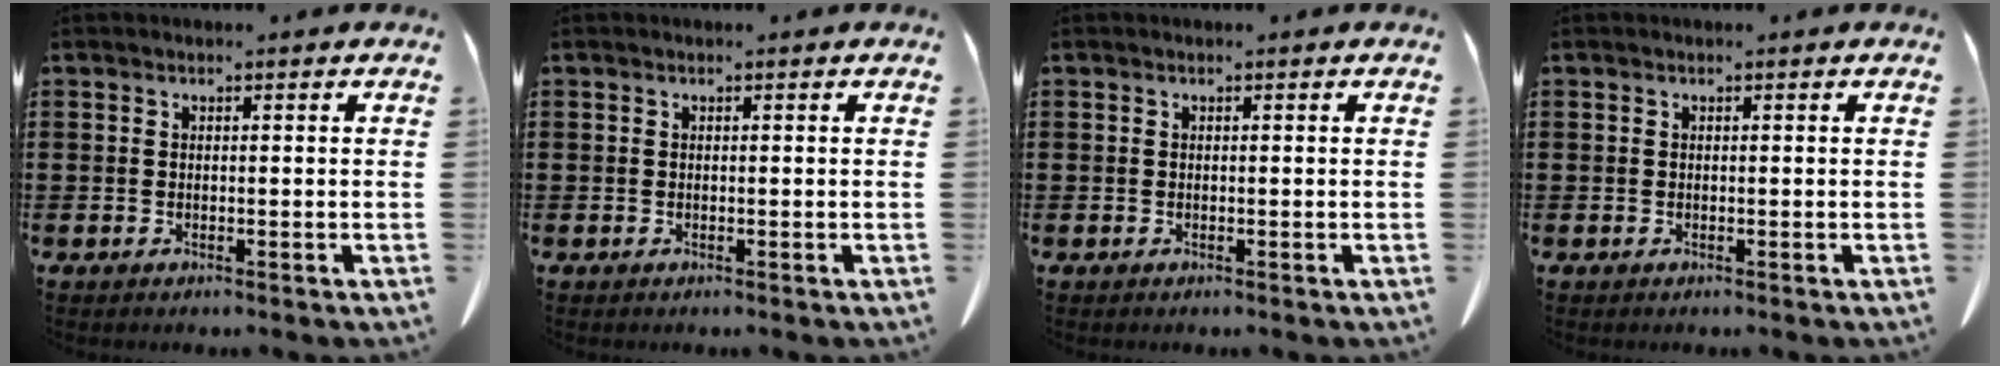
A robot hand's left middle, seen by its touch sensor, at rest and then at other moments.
{"total": 0.0}
{"total": 0.0}
{"total": 0.0}